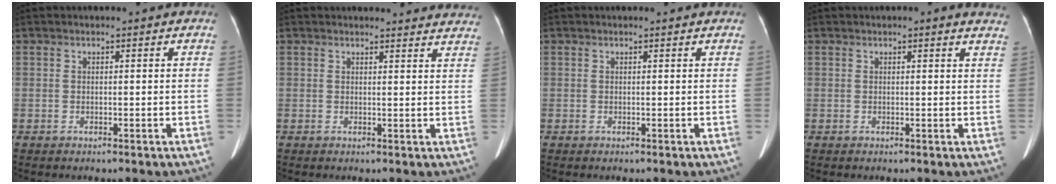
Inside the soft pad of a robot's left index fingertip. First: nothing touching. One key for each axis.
{"total": 14.0, "fx": 13.6, "fy": 2.3, "fz": 2.6, "tx": 0.000, "ty": -0.019, "tz": 0.130}
{"total": 0.6, "fx": 0.6, "fy": 0.0, "fz": 0.1, "tx": -0.006, "ty": 0.000, "tz": 0.008}
{"total": 3.9, "fx": 3.5, "fy": 0.6, "fz": 1.6, "tx": -0.010, "ty": -0.001, "tz": 0.019}